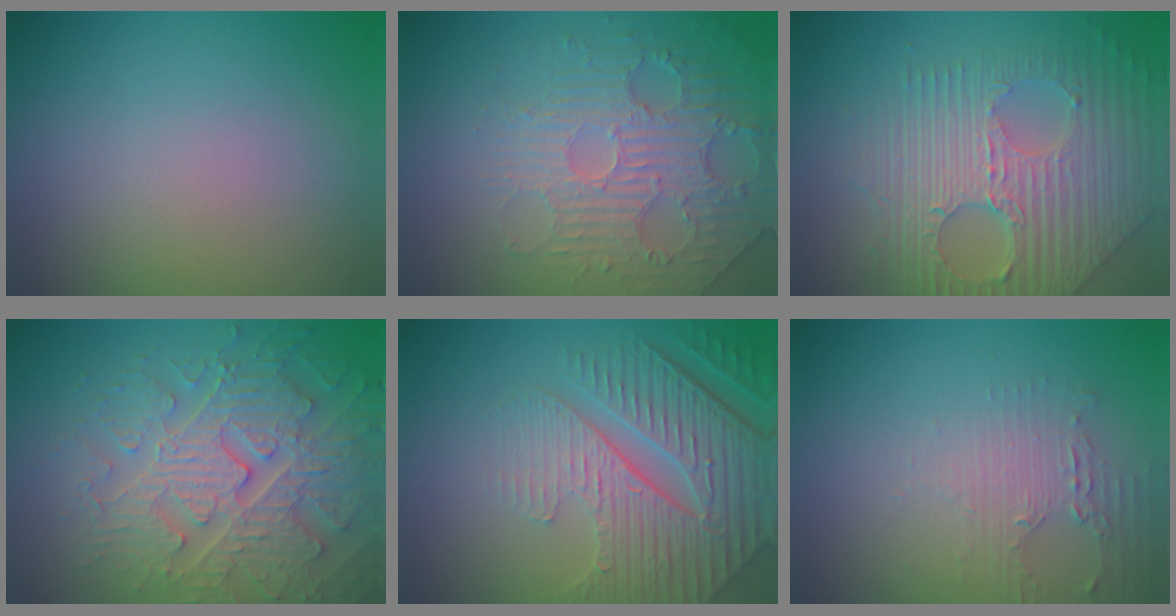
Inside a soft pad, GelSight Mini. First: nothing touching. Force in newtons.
{"total": 5.0, "press": 3.7, "slide": 3.3}
{"total": 8.9, "press": 6.0, "slide": 6.6}
{"total": 7.0, "press": 5.9, "slide": 3.8}
{"total": 7.3, "press": 5.5, "slide": 4.7}
{"total": 1.8, "press": 1.8, "slide": 0.4}